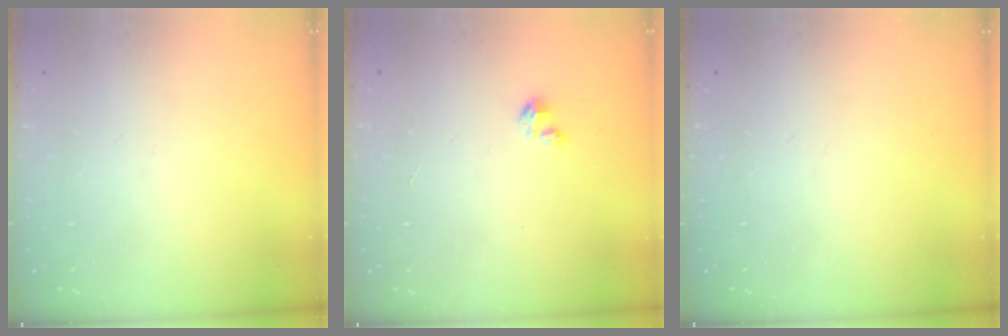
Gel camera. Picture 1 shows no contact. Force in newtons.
{"total": 1.8, "press": 1.8, "slide": 0.1}
{"total": 0.0}